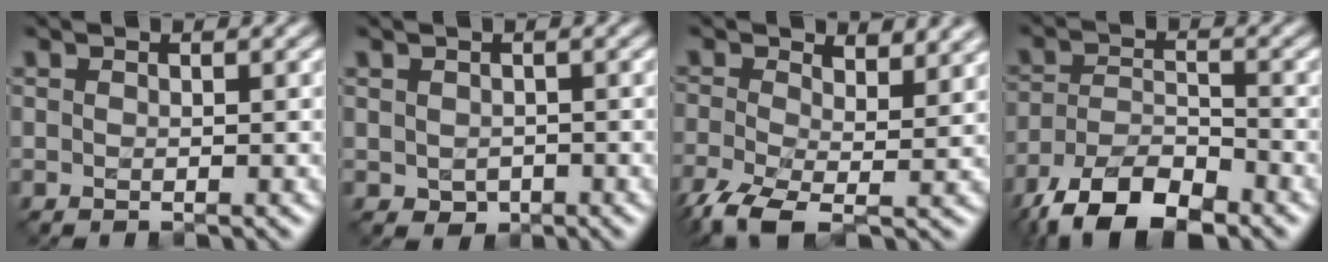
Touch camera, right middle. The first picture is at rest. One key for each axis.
{"total": 1.1, "fx": -0.1, "fy": 1.0, "fz": 0.4, "tx": -0.010, "ty": -0.004, "tz": -0.001}
{"total": 6.6, "fx": -1.1, "fy": 3.2, "fz": 5.6, "tx": -0.127, "ty": -0.009, "tz": -0.037}
{"total": 8.3, "fx": -6.1, "fy": 3.1, "fz": 4.7, "tx": -0.087, "ty": -0.004, "tz": -0.122}